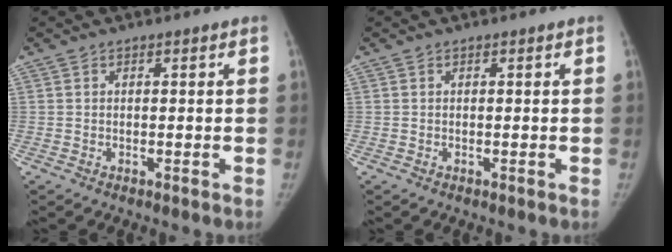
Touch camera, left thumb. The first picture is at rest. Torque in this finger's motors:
{"motor_torque": [0.06, -0.04, 0.55, -0.09, 0.03]}